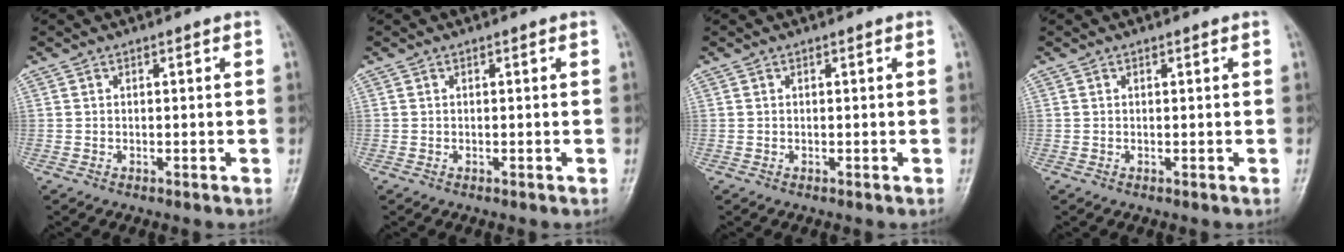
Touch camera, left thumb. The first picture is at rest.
{"total": 0.0}
{"total": 0.0}
{"total": 0.0}